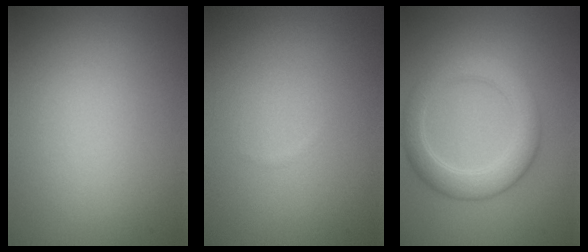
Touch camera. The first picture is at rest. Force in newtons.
{"total": 0.0}
{"total": 4.2, "press": 4.2, "slide": 0.1}